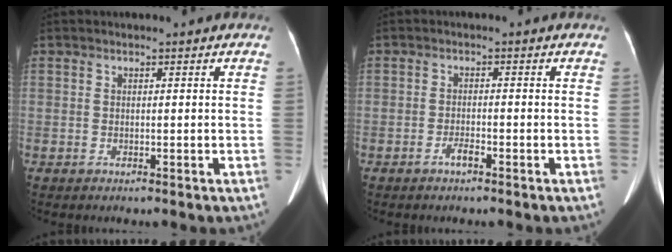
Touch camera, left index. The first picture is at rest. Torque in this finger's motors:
{"motor_torque": [0.15, 0.11, 0.03, 0.03]}